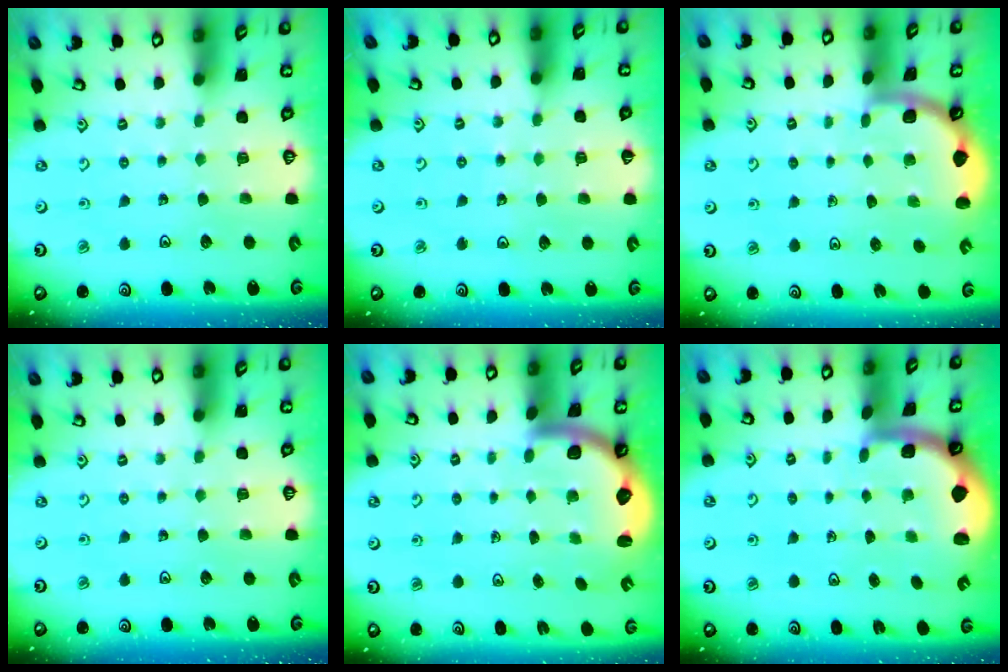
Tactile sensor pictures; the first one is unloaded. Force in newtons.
{"total": 4.9, "press": 4.5, "slide": 1.9}
{"total": 1.9, "press": 1.9, "slide": 0.0}
{"total": 0.0}
{"total": 2.9, "press": 2.8, "slide": 0.4}
{"total": 1.3, "press": 1.3, "slide": 0.3}